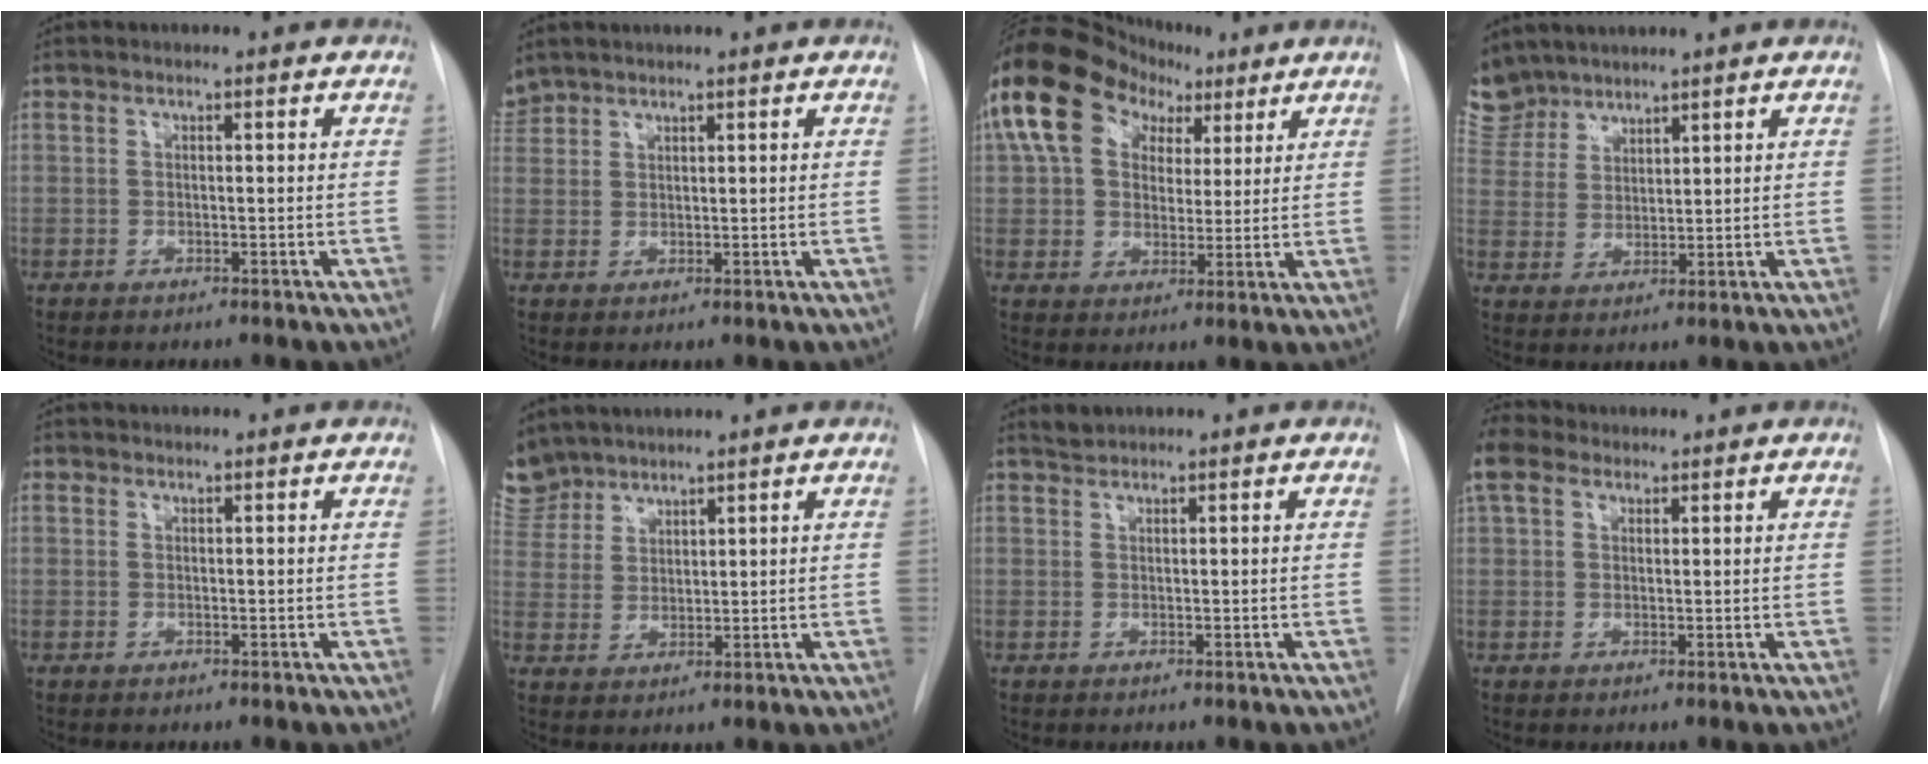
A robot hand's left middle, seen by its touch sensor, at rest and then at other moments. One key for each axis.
{"total": 2.7, "fx": 2.5, "fy": 0.8, "fz": -0.7, "tx": 0.013, "ty": 0.009, "tz": 0.052}
{"total": 14.5, "fx": 7.2, "fy": 9.9, "fz": 7.7, "tx": -0.159, "ty": 0.052, "tz": 0.125}
{"total": 9.1, "fx": 8.1, "fy": 4.1, "fz": 0.3, "tx": -0.017, "ty": 0.004, "tz": 0.174}
{"total": 0.6, "fx": 0.2, "fy": 0.2, "fz": -0.5, "tx": 0.020, "ty": -0.005, "tz": -0.001}
{"total": 8.3, "fx": 7.5, "fy": 3.7, "fz": 0.2, "tx": -0.015, "ty": 0.003, "tz": 0.161}
{"total": 1.1, "fx": 0.8, "fy": -0.2, "fz": -0.7, "tx": 0.014, "ty": -0.005, "tz": 0.015}
{"total": 4.0, "fx": 3.1, "fy": 2.3, "fz": 1.1, "tx": -0.032, "ty": 0.022, "tz": 0.065}